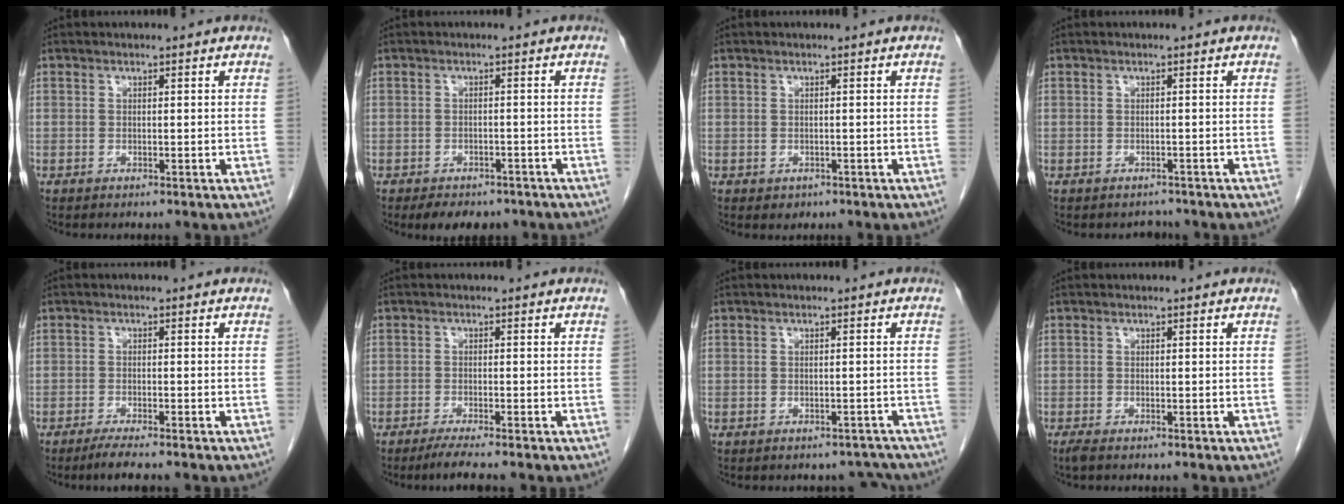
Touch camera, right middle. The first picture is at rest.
{"total": 6.5, "force": [-5.1, 3.1, 2.8], "torque": [-0.031, -0.001, -0.067]}
{"total": 1.1, "force": [-0.5, 0.9, 0.4], "torque": [-0.007, 0.001, -0.001]}
{"total": 1.5, "force": [-1.3, 0.7, -0.2], "torque": [0.000, -0.001, -0.018]}
{"total": 3.3, "force": [-2.7, 0.0, 1.9], "torque": [-0.036, -0.007, -0.046]}
{"total": 3.4, "force": [-2.8, -0.3, 1.9], "torque": [-0.037, -0.008, -0.050]}
{"total": 3.8, "force": [-3.3, 1.7, -0.2], "torque": [0.014, 0.008, -0.035]}
{"total": 1.0, "force": [-0.8, 0.2, 0.6], "torque": [-0.019, -0.005, -0.016]}